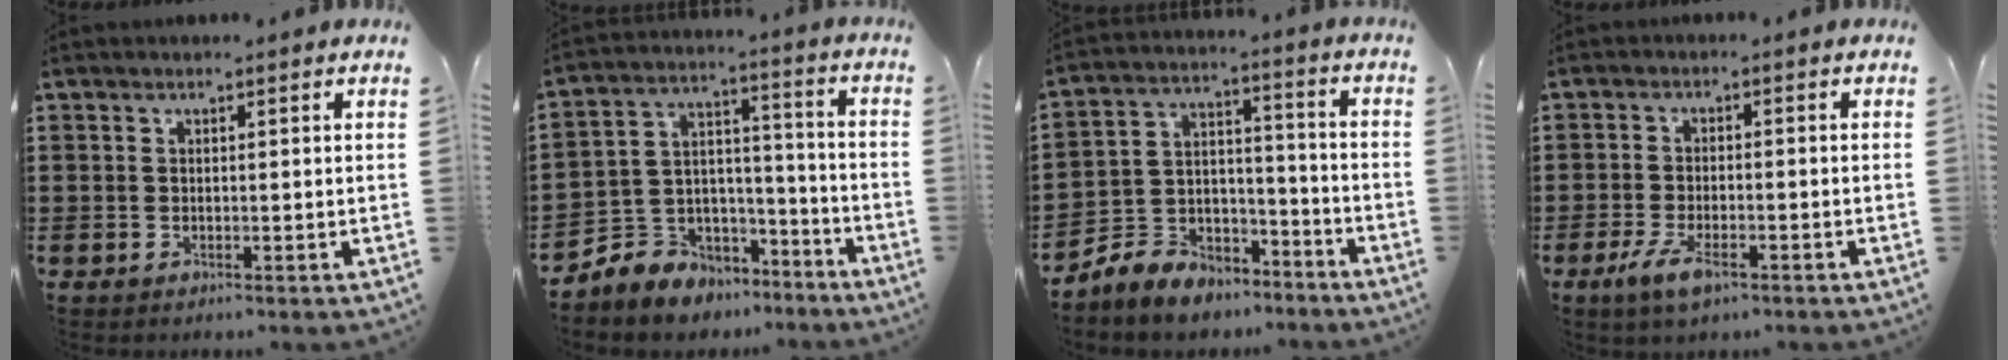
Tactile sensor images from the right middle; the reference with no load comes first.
{"total": 6.2, "force": [-4.3, 4.3, -1.2], "torque": [-0.004, -0.001, -0.084]}
{"total": 6.3, "force": [-5.9, 2.3, -0.8], "torque": [0.000, 0.008, -0.121]}
{"total": 4.8, "force": [-2.6, 1.8, 3.6], "torque": [-0.078, -0.002, -0.051]}